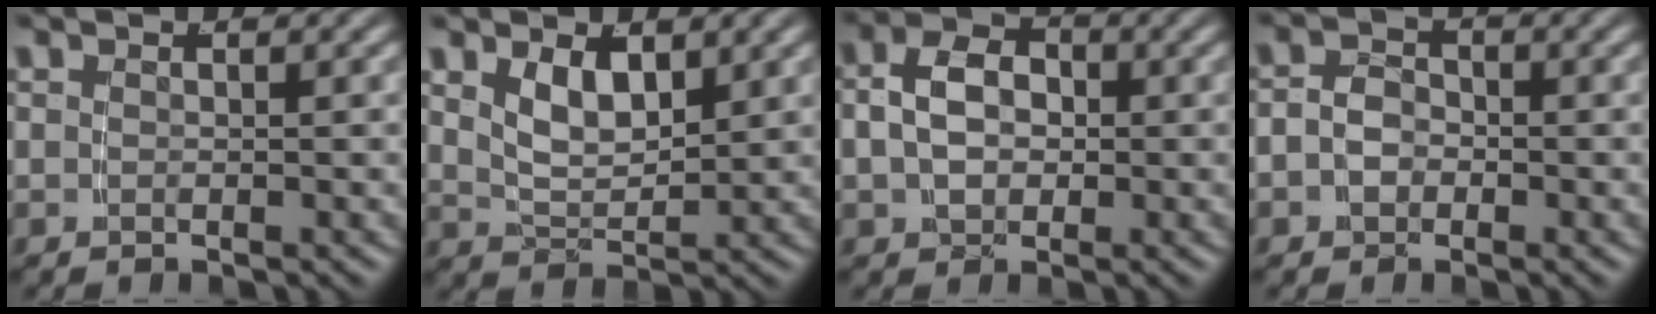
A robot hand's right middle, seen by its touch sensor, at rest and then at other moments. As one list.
[{"total": 3.4, "force": [1.4, 1.7, 2.5], "torque": [-0.050, -0.013, 0.032]}, {"total": 5.0, "force": [0.1, 3.7, 3.5], "torque": [-0.062, -0.008, 0.005]}, {"total": 3.6, "force": [-0.9, 3.0, 1.7], "torque": [-0.042, -0.016, -0.013]}]